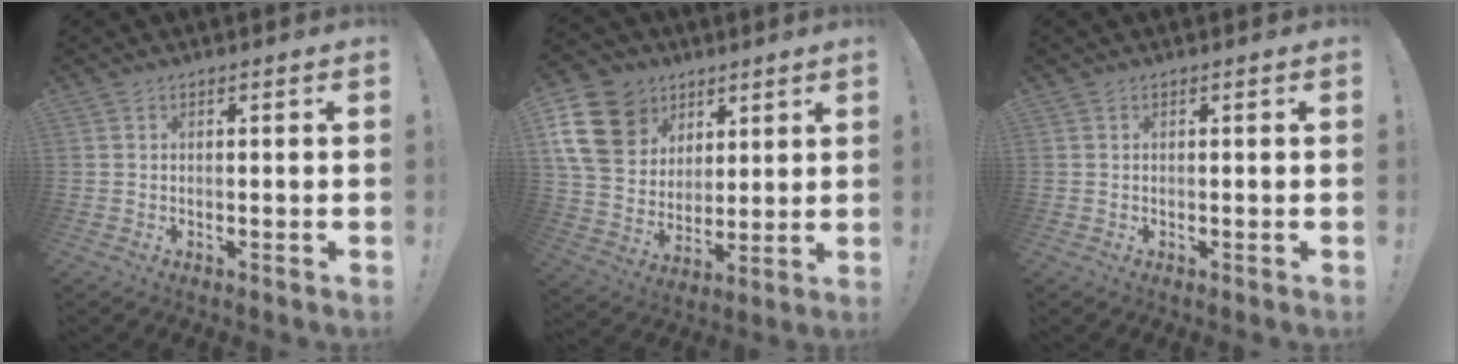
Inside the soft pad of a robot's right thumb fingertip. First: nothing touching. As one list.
[{"total": 18.1, "force": [7.4, 14.3, 8.3], "torque": [-0.148, -0.032, 0.158]}, {"total": 0.0}]